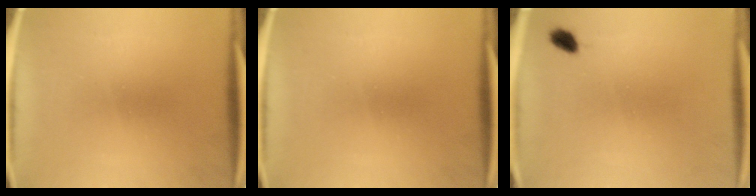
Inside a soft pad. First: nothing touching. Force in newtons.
{"total": 0.0}
{"total": 1.9}